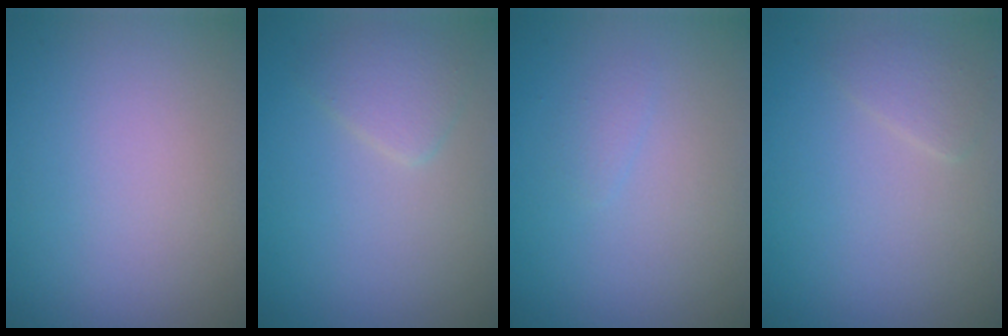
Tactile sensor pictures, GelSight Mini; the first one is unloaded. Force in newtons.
{"total": 2.0, "press": 2.0, "slide": 0.1}
{"total": 0.8, "press": 0.8, "slide": 0.0}
{"total": 1.3, "press": 1.3, "slide": 0.1}